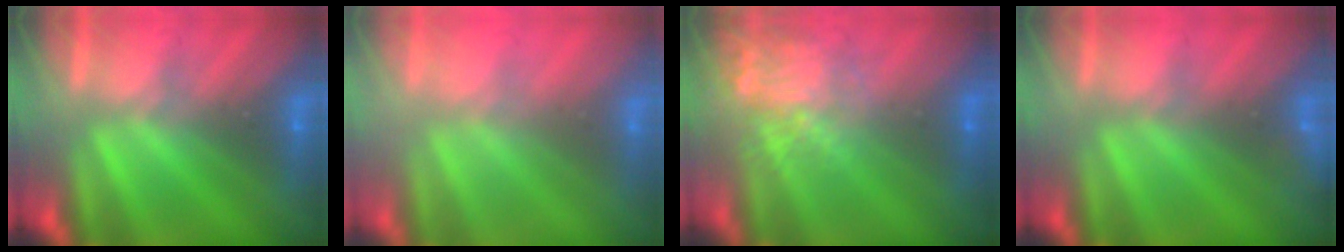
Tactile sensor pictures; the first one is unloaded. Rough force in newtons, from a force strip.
{"total": 2.4}
{"total": 7.4}
{"total": 2.9}